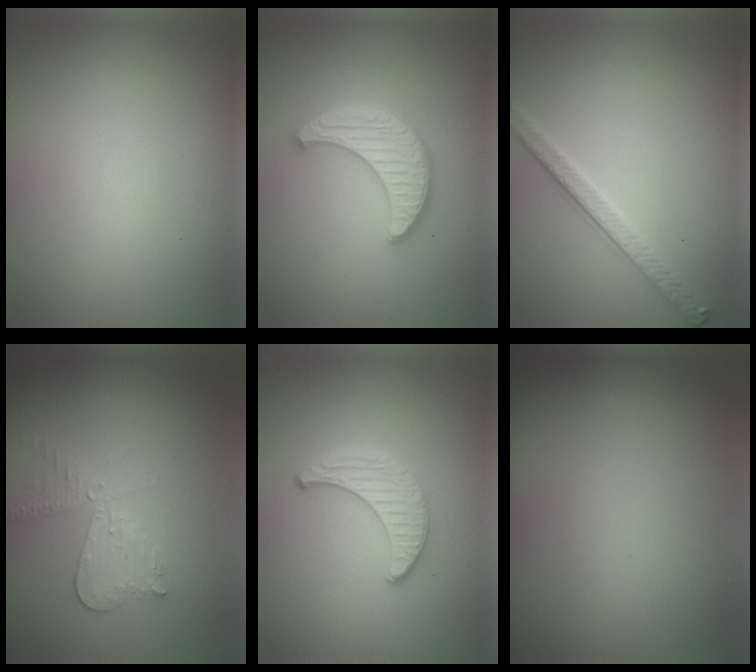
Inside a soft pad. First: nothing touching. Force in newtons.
{"total": 4.8, "press": 4.0, "slide": 2.7}
{"total": 2.7, "press": 2.6, "slide": 0.9}
{"total": 3.0, "press": 2.7, "slide": 1.4}
{"total": 2.0, "press": 2.0, "slide": 0.1}
{"total": 0.0}